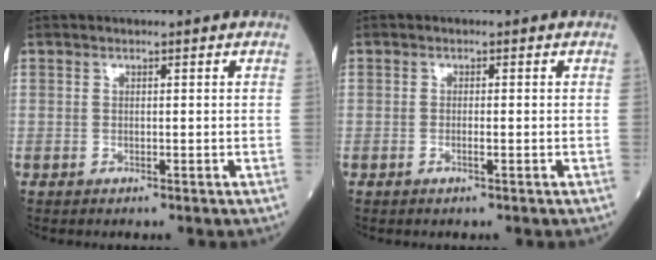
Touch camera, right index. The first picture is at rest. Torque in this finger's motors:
{"motor_torque": [-0.19, -0.21, -0.03, -0.01]}